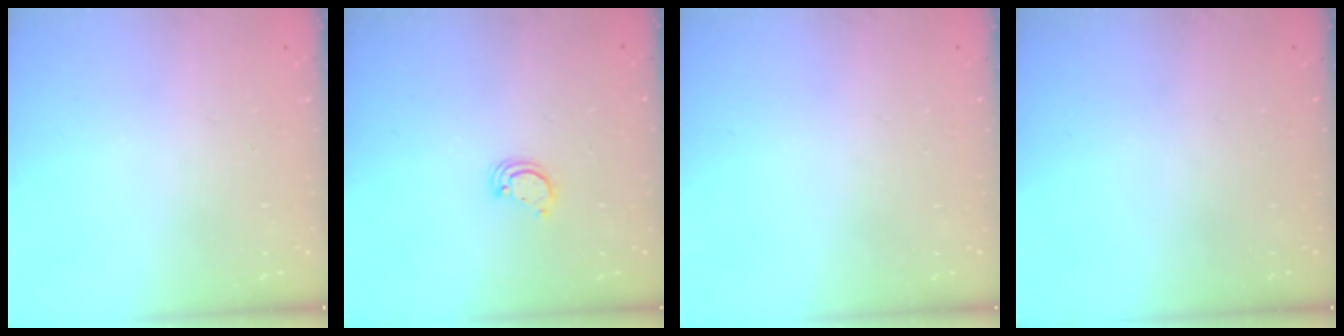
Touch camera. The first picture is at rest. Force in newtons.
{"total": 3.3, "press": 3.3, "slide": 0.3}
{"total": 0.0}
{"total": 0.0}